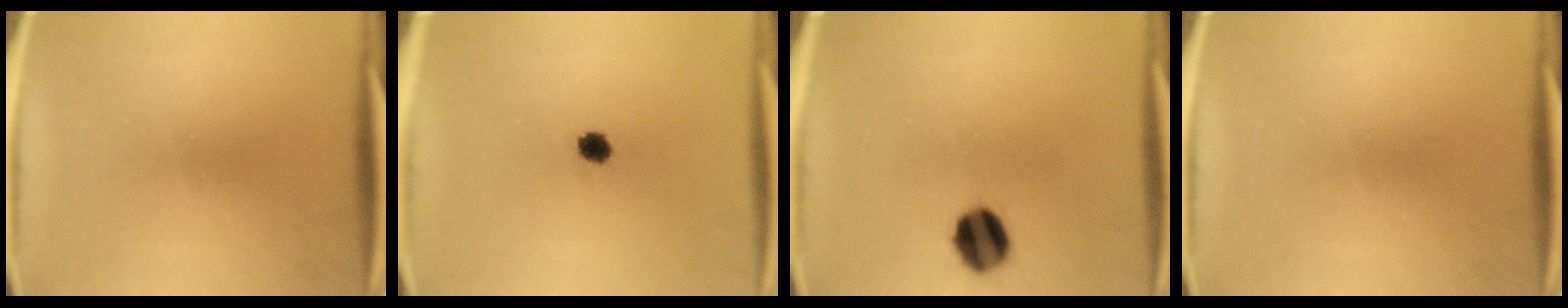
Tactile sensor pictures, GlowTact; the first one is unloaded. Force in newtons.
{"total": 3.0}
{"total": 9.4}
{"total": 0.0}